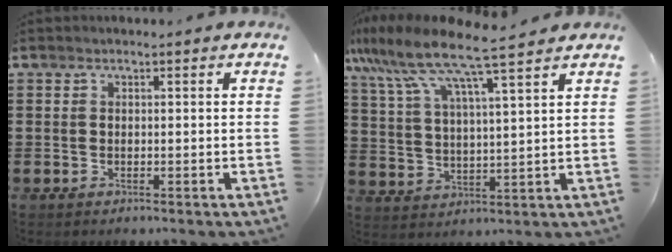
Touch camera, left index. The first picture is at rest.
{"total": 8.9, "force": [7.6, 0.1, 4.6], "torque": [-0.120, -0.041, 0.127]}